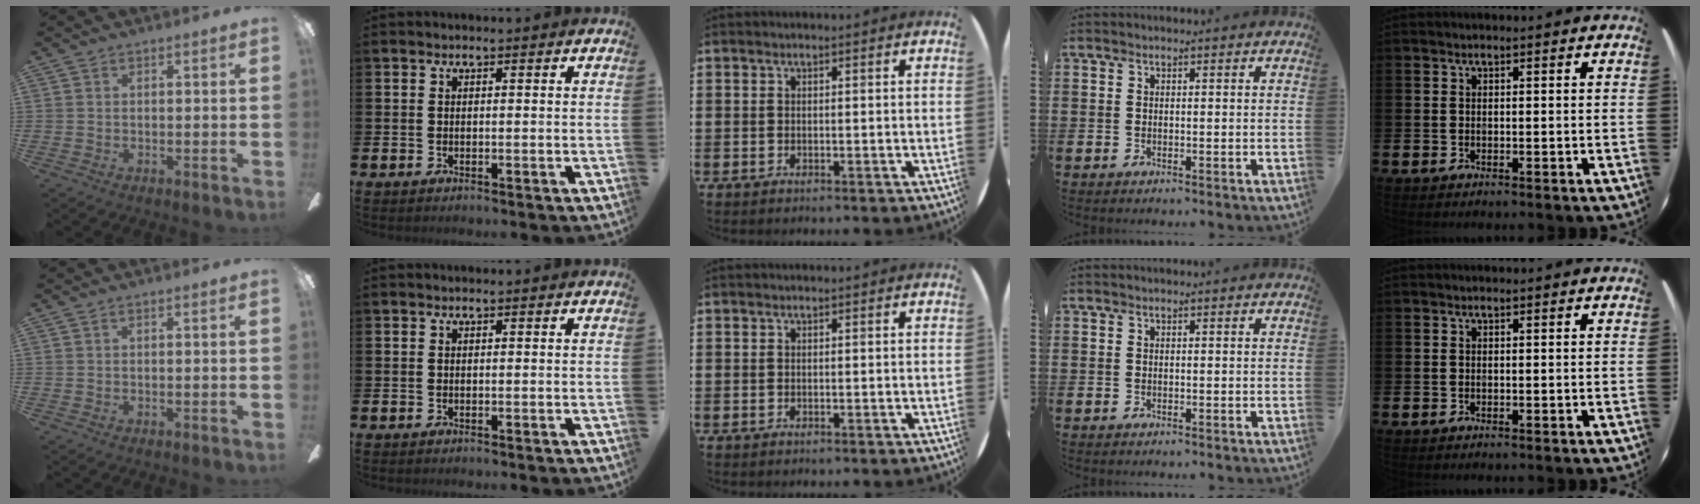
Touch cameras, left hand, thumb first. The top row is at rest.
{}